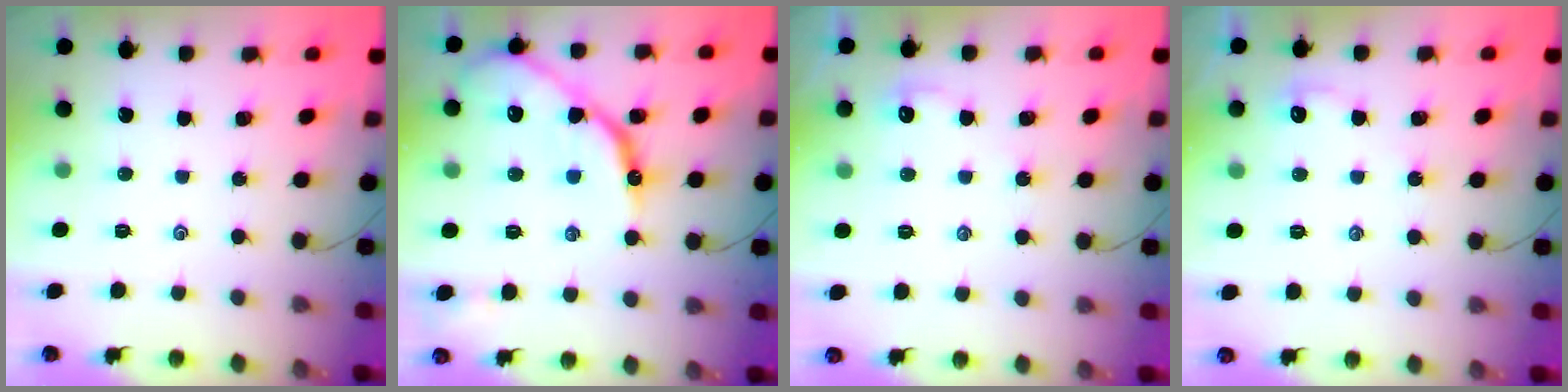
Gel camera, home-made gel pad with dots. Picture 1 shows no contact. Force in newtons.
{"total": 15.1, "press": 15.0, "slide": 1.5}
{"total": 1.8, "press": 1.8, "slide": 0.3}
{"total": 1.8, "press": 1.8, "slide": 0.3}